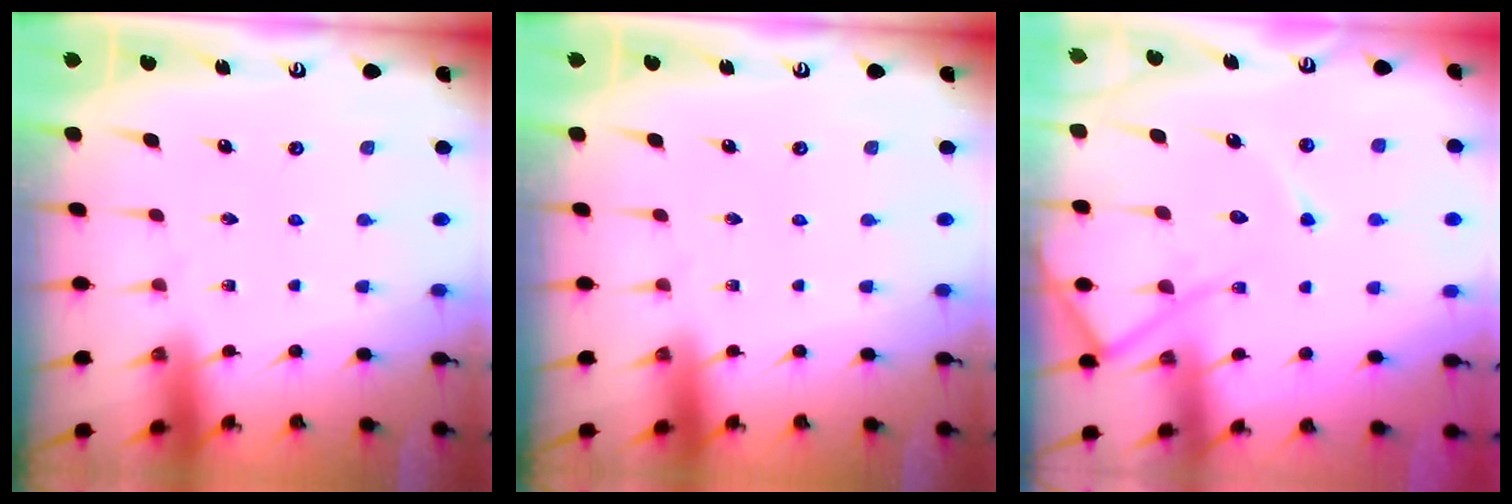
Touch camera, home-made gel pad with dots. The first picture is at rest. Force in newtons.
{"total": 0.0}
{"total": 13.4, "press": 13.4, "slide": 1.2}